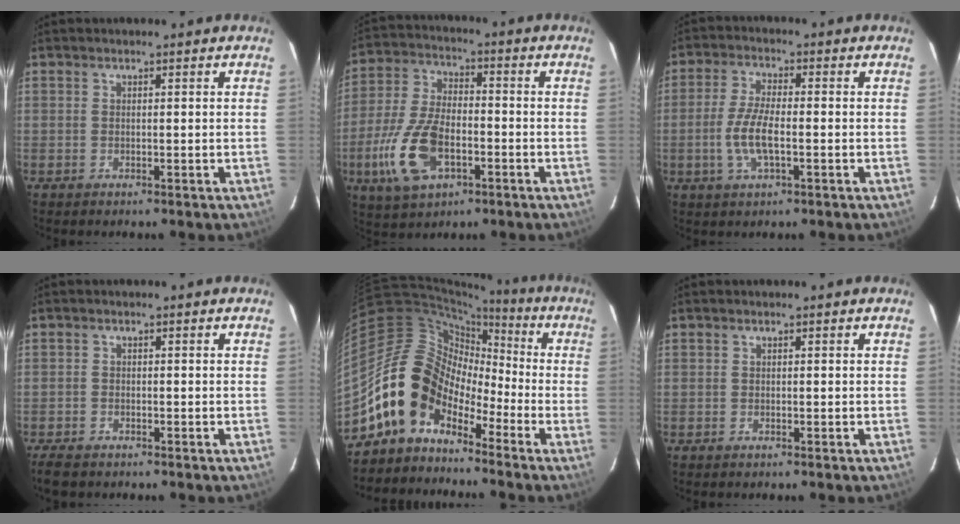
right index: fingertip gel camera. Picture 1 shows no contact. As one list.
[{"total": 14.6, "force": [-5.5, 7.6, 11.1], "torque": [-0.252, -0.009, -0.098]}, {"total": 6.9, "force": [-1.7, 2.1, 6.4], "torque": [-0.136, -0.001, -0.036]}, {"total": 4.0, "force": [-3.4, 1.6, 1.5], "torque": [-0.048, -0.014, -0.060]}, {"total": 12.3, "force": [-7.9, 8.0, 5.0], "torque": [-0.092, 0.030, -0.158]}, {"total": 0.0}]